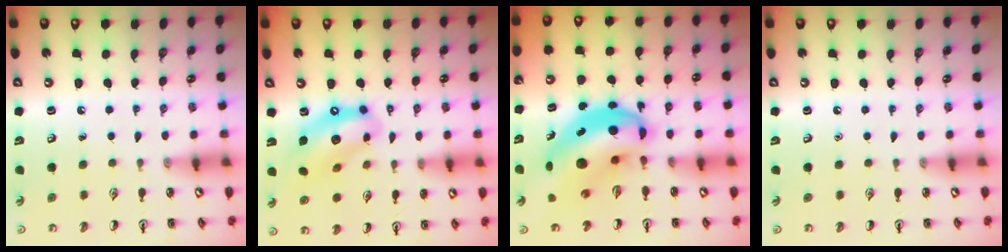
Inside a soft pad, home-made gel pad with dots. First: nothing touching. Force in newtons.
{"total": 13.6, "press": 12.8, "slide": 4.6}
{"total": 13.1, "press": 12.5, "slide": 3.9}
{"total": 0.0}